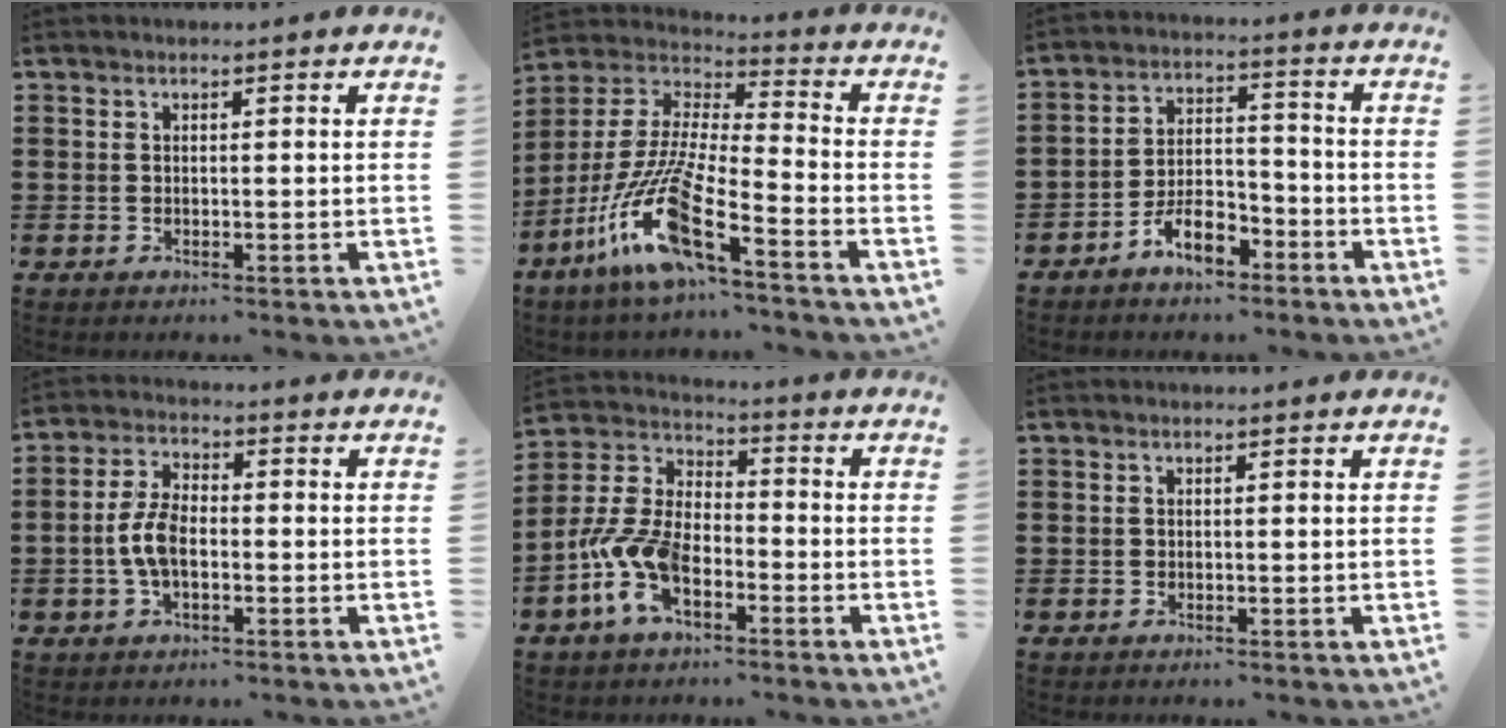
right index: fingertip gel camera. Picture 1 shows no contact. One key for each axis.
{"total": 14.1, "fx": -9.7, "fy": 1.2, "fz": 10.2, "tx": -0.230, "ty": -0.008, "tz": -0.189}
{"total": 6.8, "fx": -4.8, "fy": 2.9, "fz": 3.8, "tx": -0.074, "ty": 0.016, "tz": -0.089}
{"total": 5.9, "fx": -1.1, "fy": 3.0, "fz": 5.0, "tx": -0.124, "ty": -0.005, "tz": -0.030}
{"total": 10.3, "fx": -4.6, "fy": 5.1, "fz": 7.7, "tx": -0.208, "ty": -0.011, "tz": -0.096}
{"total": 0.0}